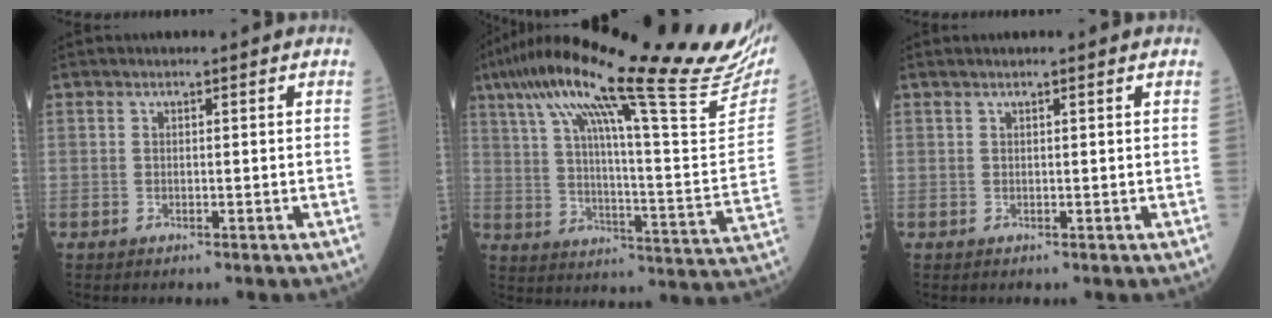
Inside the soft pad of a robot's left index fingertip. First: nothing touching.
{"total": 34.5, "force": [26.9, 2.5, 21.4], "torque": [-0.288, -0.025, 0.359]}
{"total": 1.0, "force": [0.8, -0.2, 0.6], "torque": [-0.019, 0.012, 0.019]}